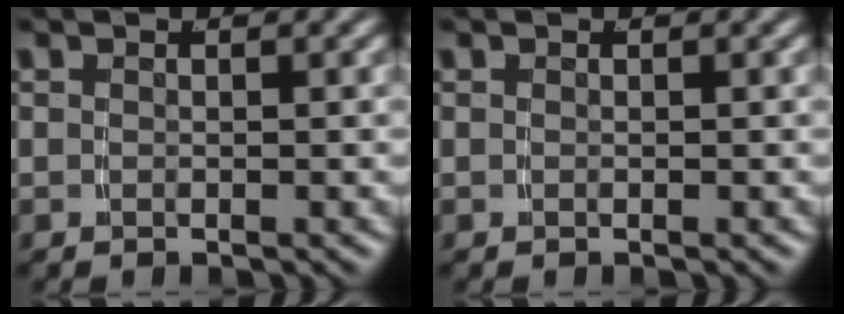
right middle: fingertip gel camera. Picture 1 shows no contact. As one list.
[{"total": 0.0}]